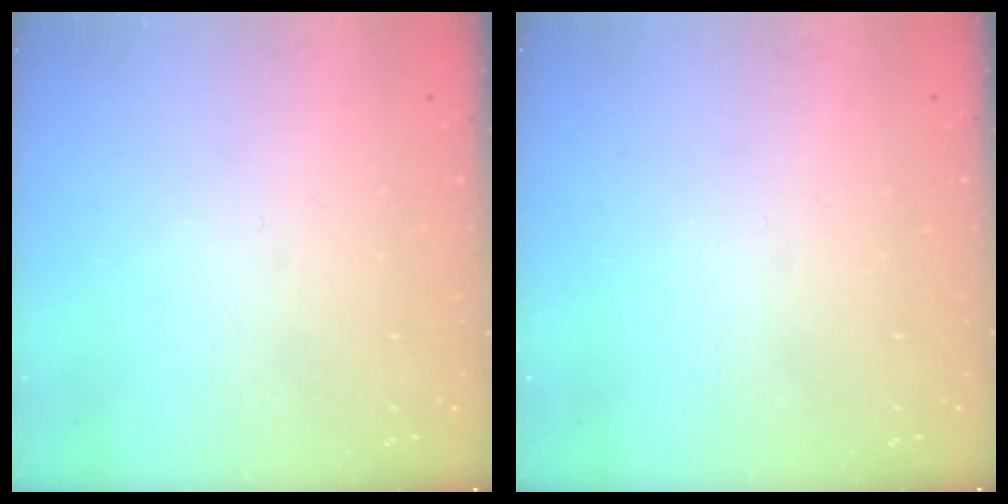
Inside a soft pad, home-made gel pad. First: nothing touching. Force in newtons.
{"total": 0.0}